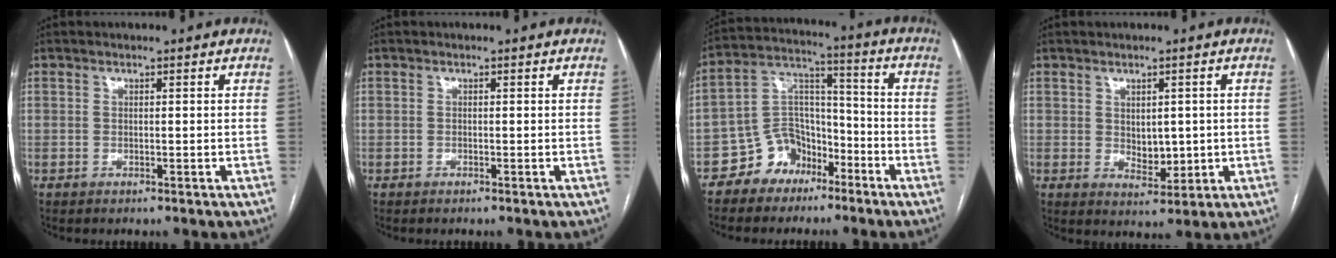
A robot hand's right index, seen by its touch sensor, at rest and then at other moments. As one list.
[{"total": 0.0}, {"total": 9.1, "force": [-5.9, 6.5, 2.4], "torque": [-0.051, 0.039, -0.103]}, {"total": 4.3, "force": [0.2, 2.6, 3.5], "torque": [-0.051, -0.003, 0.016]}]